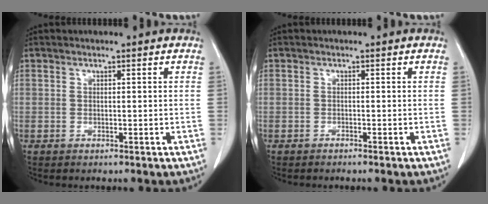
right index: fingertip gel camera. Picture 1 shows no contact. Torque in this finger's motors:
{"motor_torque": [0.09, -0.04, 0.03, 0.02]}